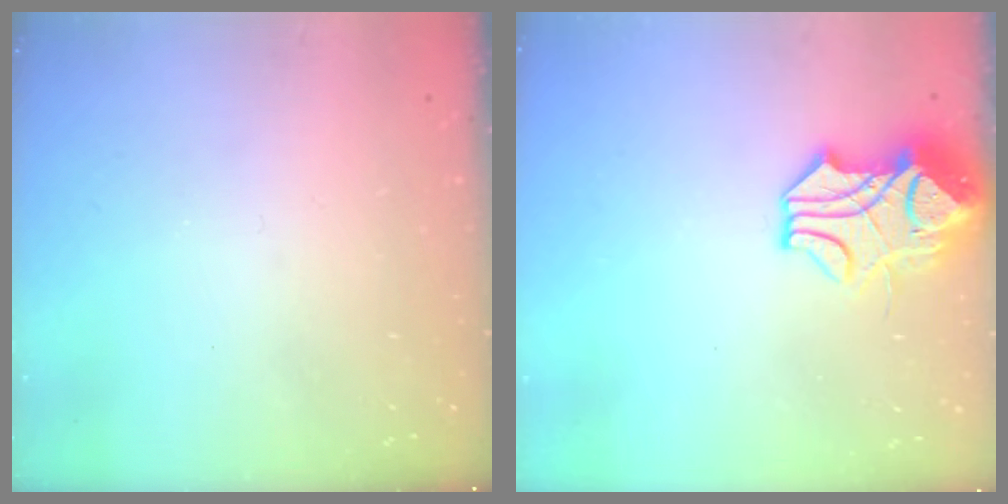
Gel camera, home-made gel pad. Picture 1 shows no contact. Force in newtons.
{"total": 7.9, "press": 7.7, "slide": 1.7}